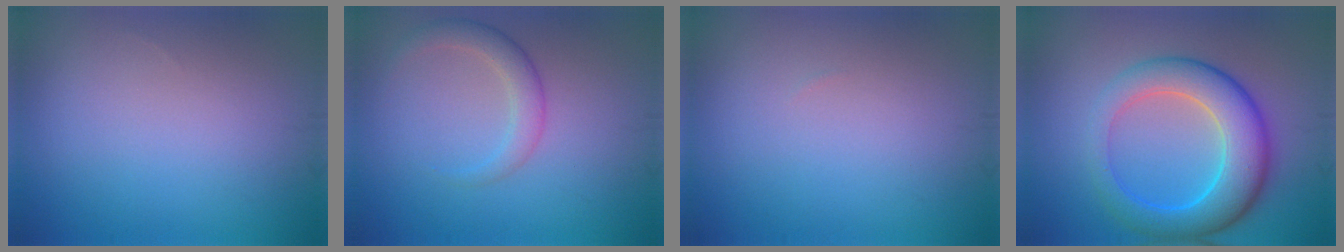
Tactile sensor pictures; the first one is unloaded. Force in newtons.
{"total": 2.4, "press": 2.4, "slide": 0.1}
{"total": 0.0}
{"total": 7.2, "press": 7.2, "slide": 0.3}